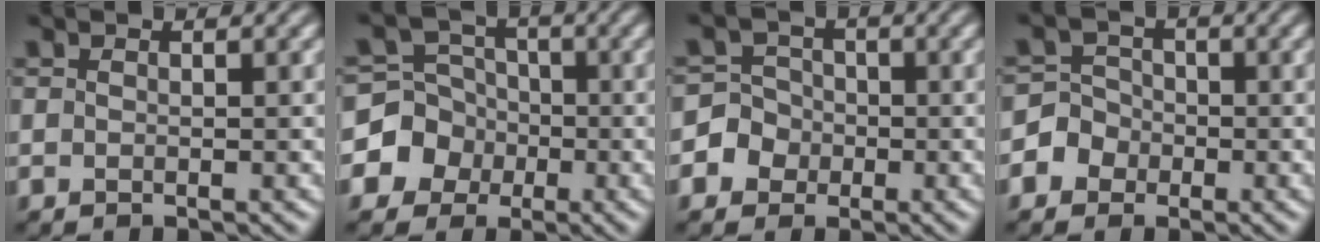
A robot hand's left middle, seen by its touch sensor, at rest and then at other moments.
{"total": 5.3, "force": [-1.6, 5.0, 0.3], "torque": [0.010, 0.017, -0.056]}
{"total": 3.4, "force": [-1.2, 3.2, 0.1], "torque": [0.021, 0.013, -0.033]}
{"total": 3.1, "force": [-1.4, 2.7, 0.1], "torque": [0.016, 0.011, -0.036]}